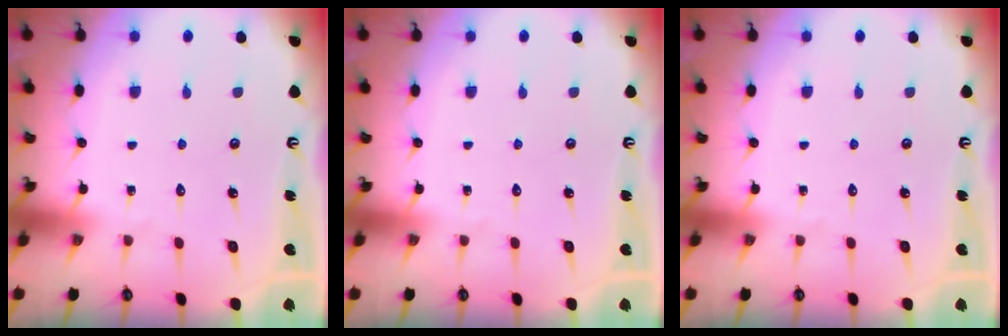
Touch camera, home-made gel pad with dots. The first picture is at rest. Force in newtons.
{"total": 0.0}
{"total": 0.0}